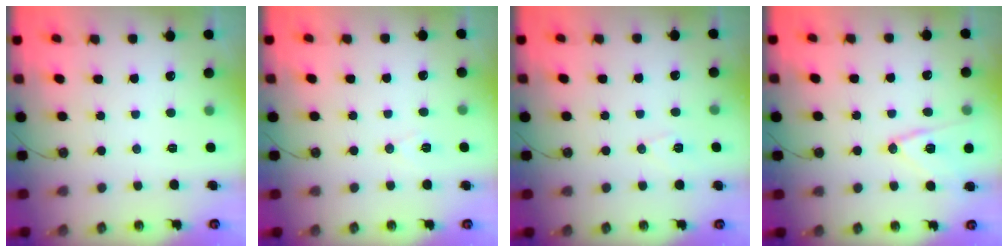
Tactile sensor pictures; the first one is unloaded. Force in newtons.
{"total": 6.0, "press": 4.0, "slide": 4.5}
{"total": 6.4, "press": 6.0, "slide": 2.2}
{"total": 11.6, "press": 11.4, "slide": 1.6}